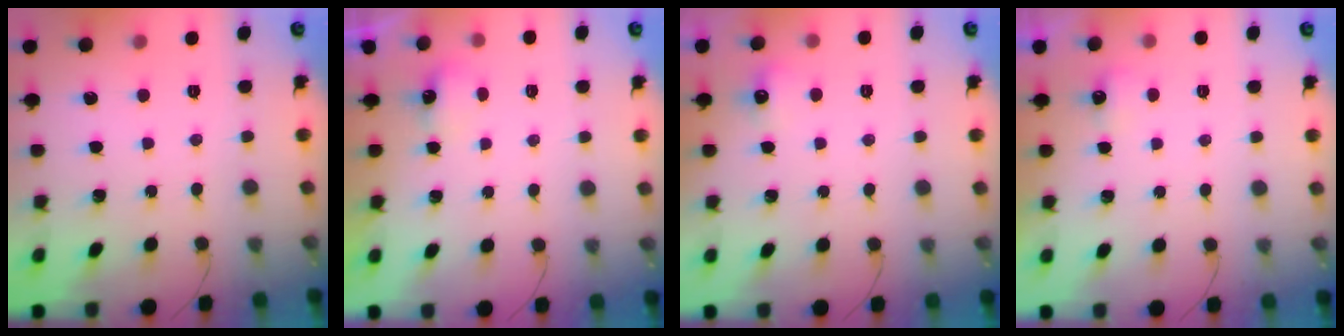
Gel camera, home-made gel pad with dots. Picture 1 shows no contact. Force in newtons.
{"total": 2.5, "press": 2.5, "slide": 0.6}
{"total": 4.2, "press": 4.1, "slide": 1.0}
{"total": 2.9, "press": 2.8, "slide": 0.8}